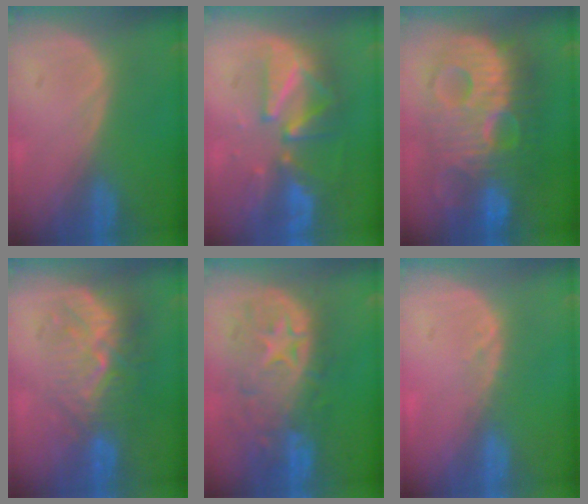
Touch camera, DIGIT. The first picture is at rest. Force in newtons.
{"total": 9.5, "press": 8.6, "slide": 4.0}
{"total": 13.3, "press": 13.2, "slide": 1.3}
{"total": 8.7, "press": 8.2, "slide": 3.2}
{"total": 11.1, "press": 9.8, "slide": 5.2}
{"total": 1.3, "press": 1.2, "slide": 0.6}